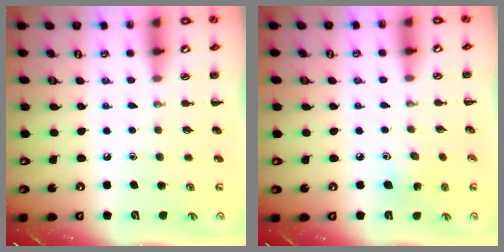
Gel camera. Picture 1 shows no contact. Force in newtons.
{"total": 4.8, "press": 4.7, "slide": 1.1}